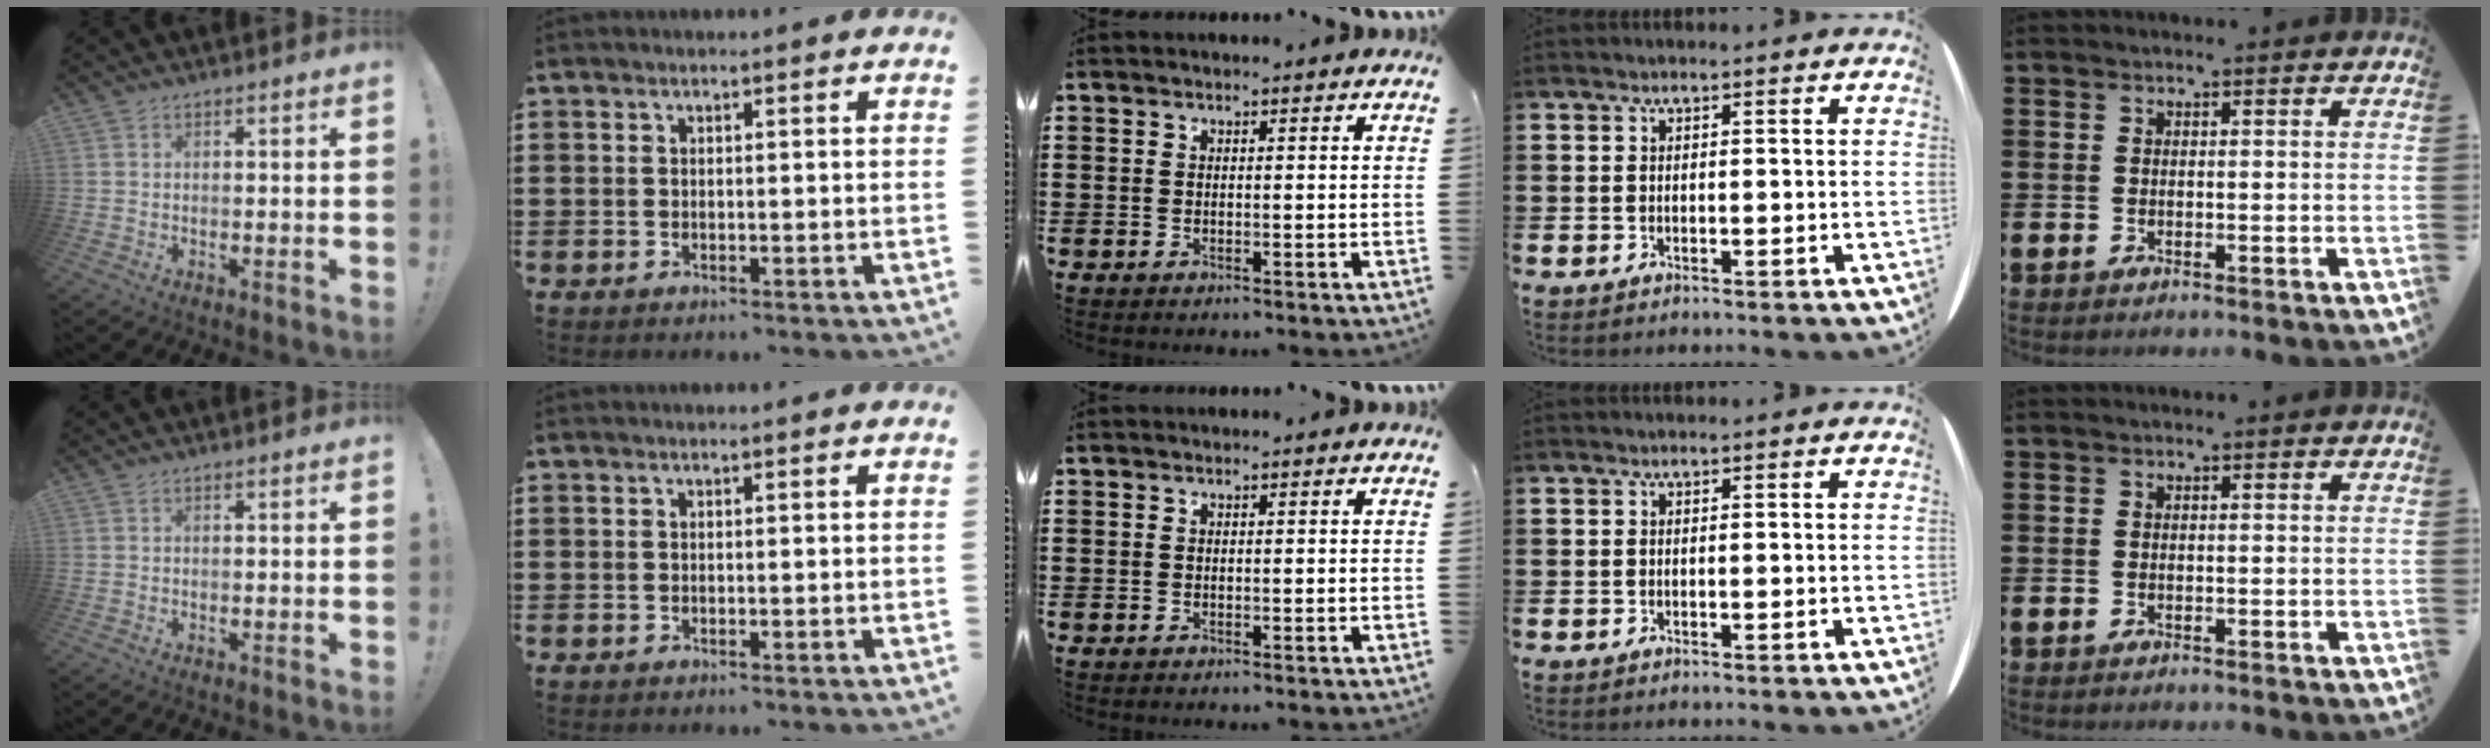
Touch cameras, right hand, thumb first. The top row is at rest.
{}